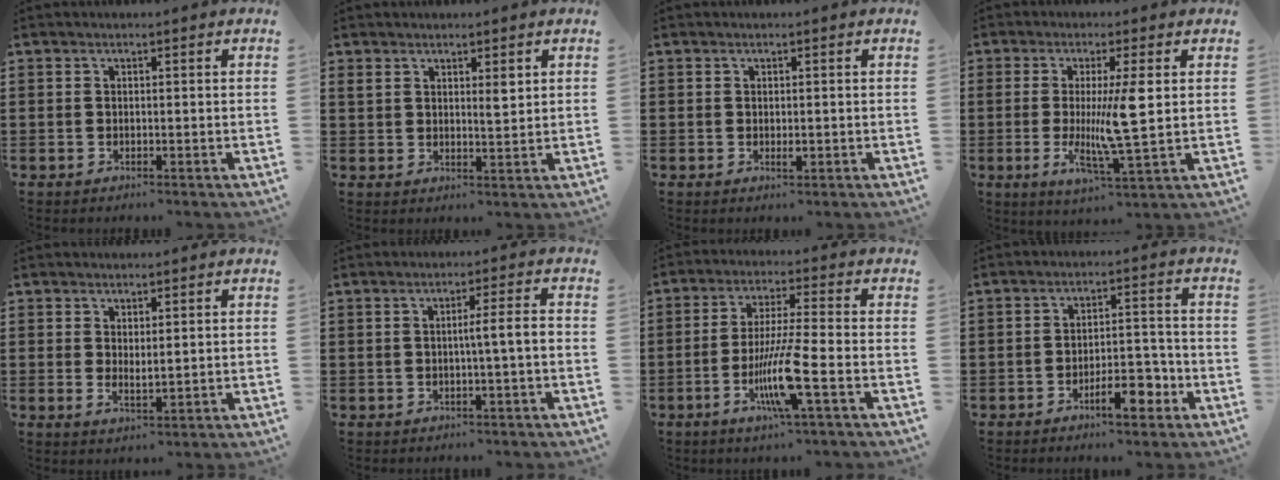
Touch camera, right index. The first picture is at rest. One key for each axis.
{"total": 3.0, "fx": 1.9, "fy": 1.3, "fz": 1.9, "tx": -0.026, "ty": 0.000, "tz": 0.031}
{"total": 1.1, "fx": -0.1, "fy": 0.5, "fz": 1.0, "tx": -0.018, "ty": -0.001, "tz": -0.002}
{"total": 8.3, "fx": 0.8, "fy": 0.5, "fz": 8.2, "tx": -0.151, "ty": -0.015, "tz": 0.006}
{"total": 1.7, "fx": 1.3, "fy": 0.5, "fz": 1.0, "tx": -0.021, "ty": 0.002, "tz": 0.023}
{"total": 3.4, "fx": -0.4, "fy": -0.1, "fz": 3.4, "tx": -0.062, "ty": -0.003, "tz": -0.011}
{"total": 9.6, "fx": -3.6, "fy": 0.3, "fz": 8.9, "tx": -0.179, "ty": -0.018, "tz": -0.071}
{"total": 7.0, "fx": -3.9, "fy": 2.5, "fz": 5.2, "tx": -0.073, "ty": 0.008, "tz": -0.067}